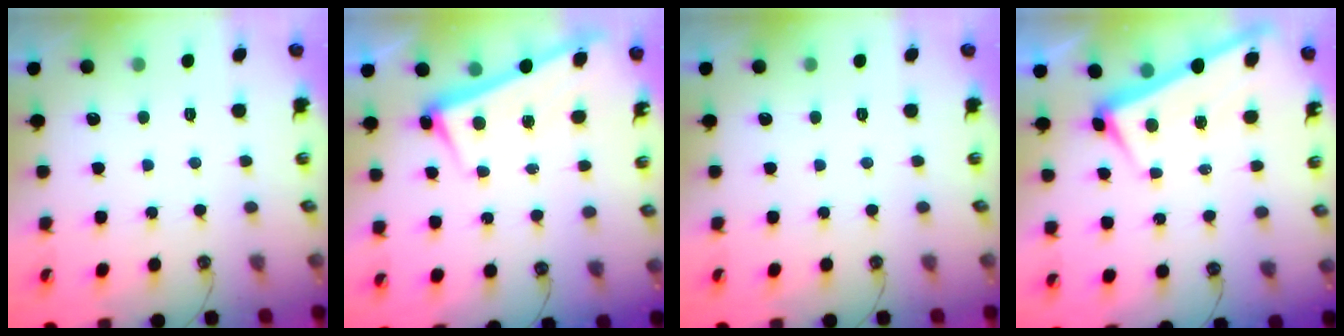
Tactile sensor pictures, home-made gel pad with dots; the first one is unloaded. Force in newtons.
{"total": 2.7, "press": 2.5, "slide": 1.0}
{"total": 0.0}
{"total": 1.9, "press": 1.8, "slide": 0.6}